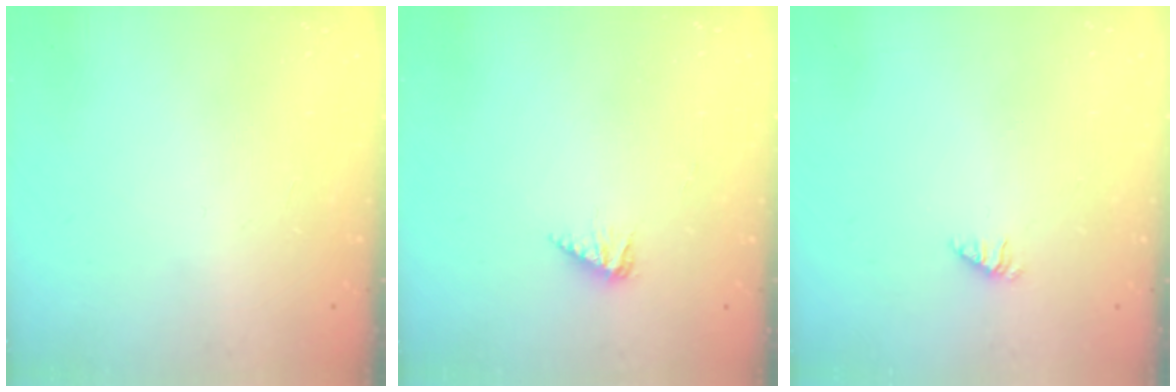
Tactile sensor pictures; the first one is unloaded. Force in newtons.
{"total": 2.5, "press": 2.5, "slide": 0.4}
{"total": 0.0}